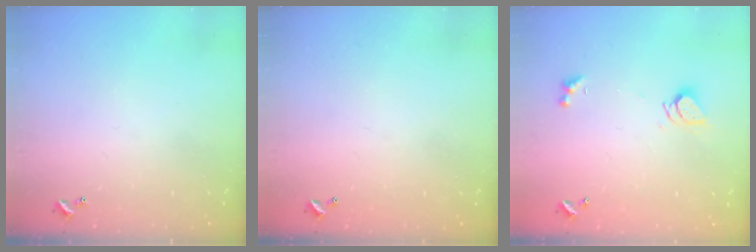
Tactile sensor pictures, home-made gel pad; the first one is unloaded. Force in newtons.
{"total": 2.8, "press": 2.8, "slide": 0.1}
{"total": 3.6, "press": 3.6, "slide": 0.4}